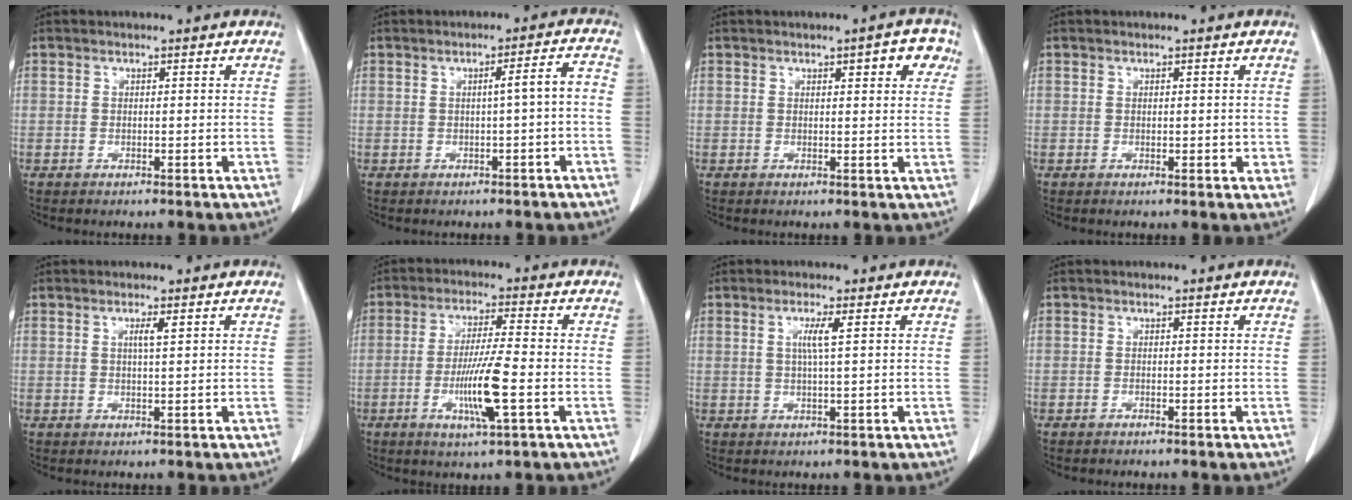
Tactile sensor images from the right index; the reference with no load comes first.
{"total": 3.5, "force": [-0.6, 0.0, 3.4], "torque": [-0.047, 0.009, -0.007]}
{"total": 4.2, "force": [2.0, 1.2, 3.5], "torque": [-0.040, 0.008, 0.022]}
{"total": 1.4, "force": [0.2, 0.9, 1.0], "torque": [-0.004, 0.001, 0.006]}
{"total": 1.6, "force": [0.7, -0.1, 1.5], "torque": [-0.027, 0.000, 0.011]}
{"total": 8.8, "force": [-2.4, 0.0, 8.5], "torque": [-0.156, -0.011, -0.044]}
{"total": 2.8, "force": [0.7, -0.4, 2.6], "torque": [-0.053, -0.001, 0.013]}
{"total": 0.0}